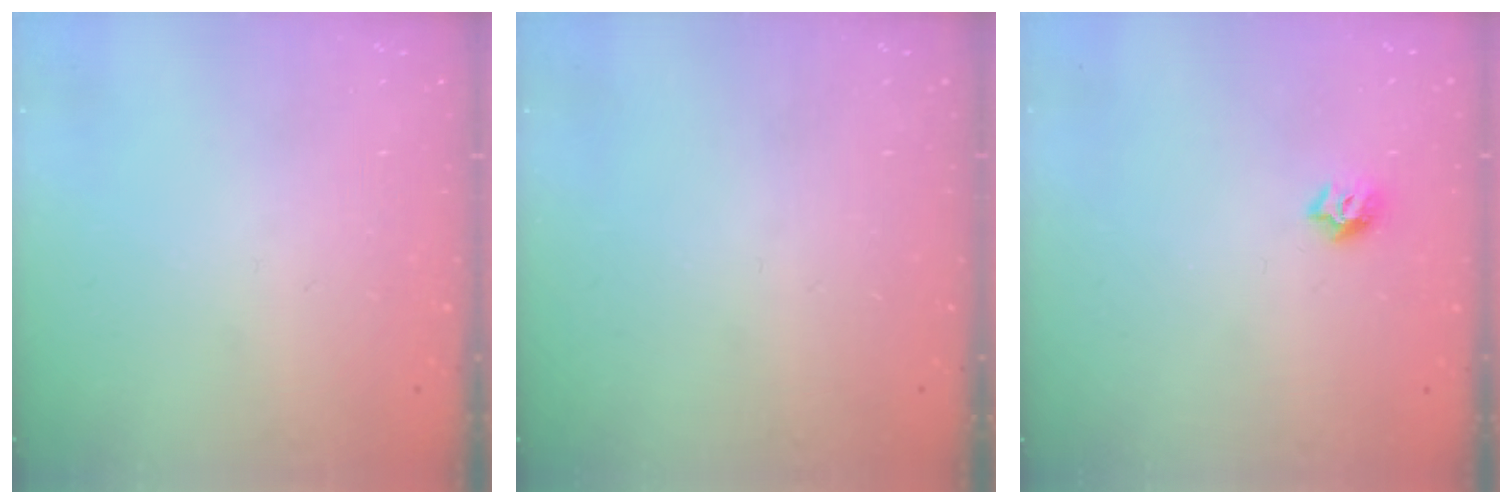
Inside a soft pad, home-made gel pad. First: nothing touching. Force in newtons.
{"total": 0.0}
{"total": 6.7, "press": 6.7, "slide": 0.8}